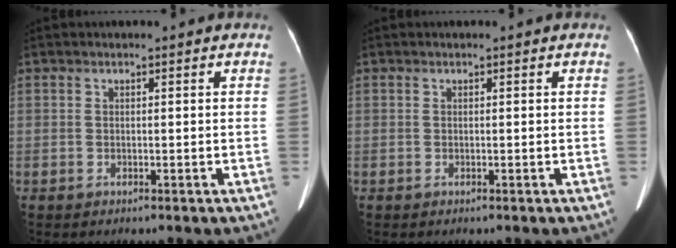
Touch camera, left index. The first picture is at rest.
{"total": 0.0}